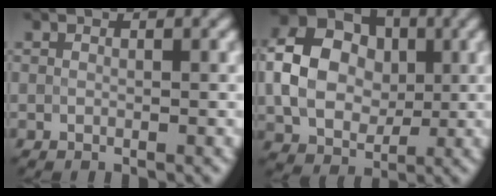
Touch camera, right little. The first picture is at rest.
{"total": 7.3, "force": [0.4, 5.7, 4.5], "torque": [-0.091, 0.008, 0.001]}